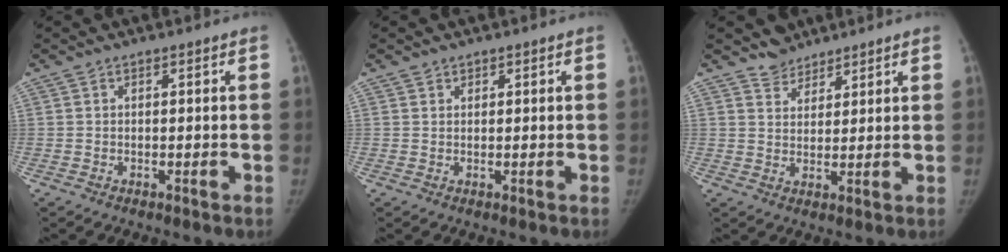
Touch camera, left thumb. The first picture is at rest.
{"total": 0.8, "force": [0.6, 0.5, -0.1], "torque": [0.015, -0.003, 0.004]}
{"total": 4.0, "force": [3.5, 2.1, -0.2], "torque": [0.029, -0.026, 0.056]}